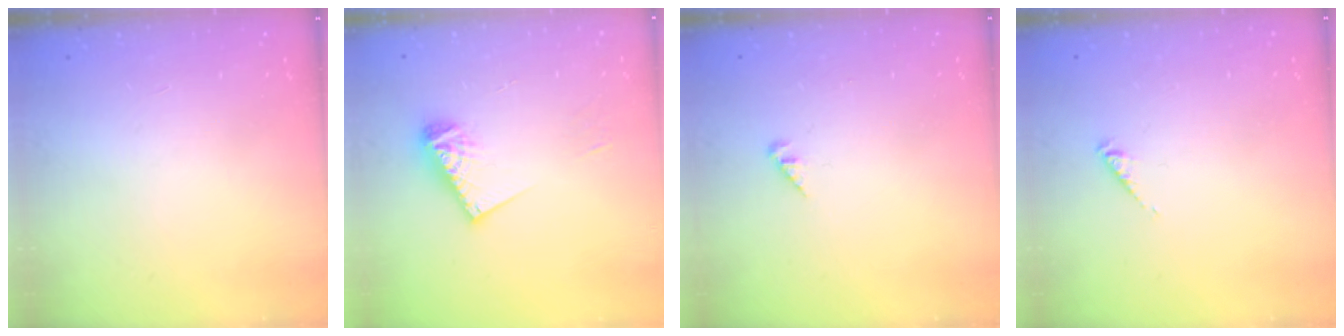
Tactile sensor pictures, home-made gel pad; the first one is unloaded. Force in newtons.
{"total": 9.3, "press": 9.2, "slide": 1.1}
{"total": 3.0, "press": 2.9, "slide": 0.3}
{"total": 1.1, "press": 1.0, "slide": 0.2}